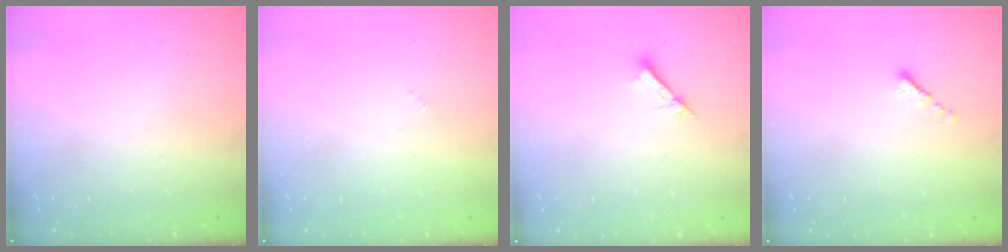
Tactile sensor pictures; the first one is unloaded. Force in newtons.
{"total": 0.0}
{"total": 1.2, "press": 1.2, "slide": 0.1}
{"total": 0.6, "press": 0.5, "slide": 0.3}